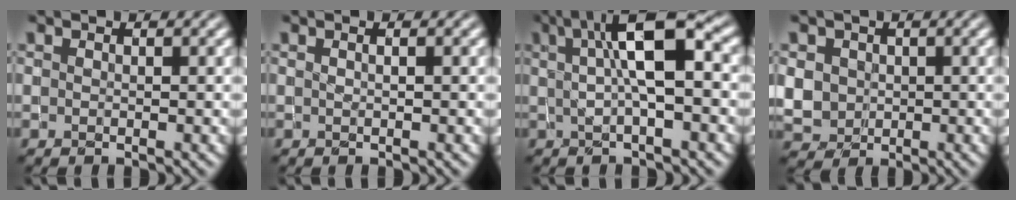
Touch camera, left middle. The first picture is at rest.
{"total": 0.7, "force": [0.2, 0.3, 0.6], "torque": [-0.004, -0.009, -0.001]}
{"total": 7.2, "force": [1.3, 2.1, 6.8], "torque": [-0.109, 0.014, 0.015]}
{"total": 3.1, "force": [0.1, 3.0, 1.0], "torque": [-0.037, -0.003, 0.010]}